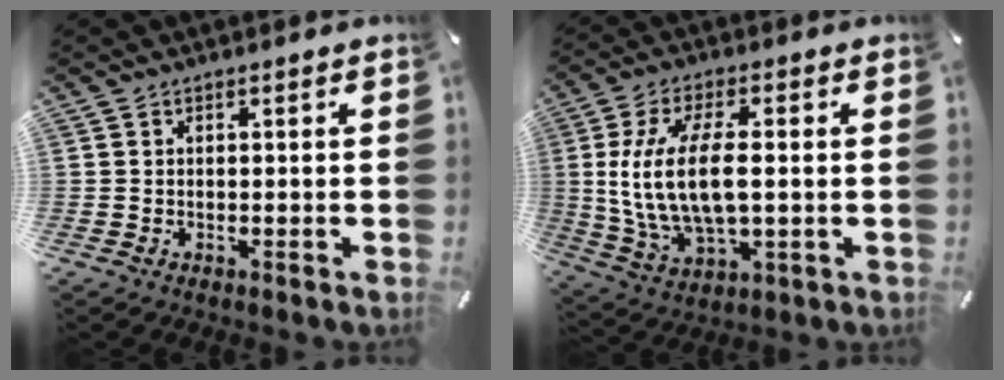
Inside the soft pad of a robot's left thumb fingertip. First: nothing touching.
{"total": 15.2, "force": [1.1, 7.4, 13.2], "torque": [-0.292, -0.009, 0.017]}